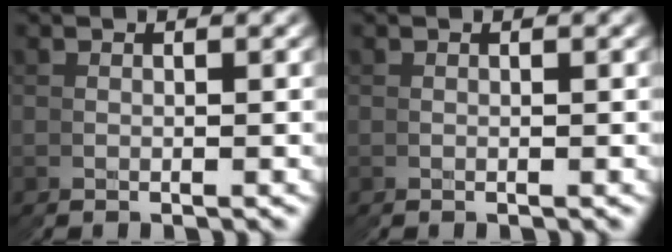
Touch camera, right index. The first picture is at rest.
{"total": 0.0}